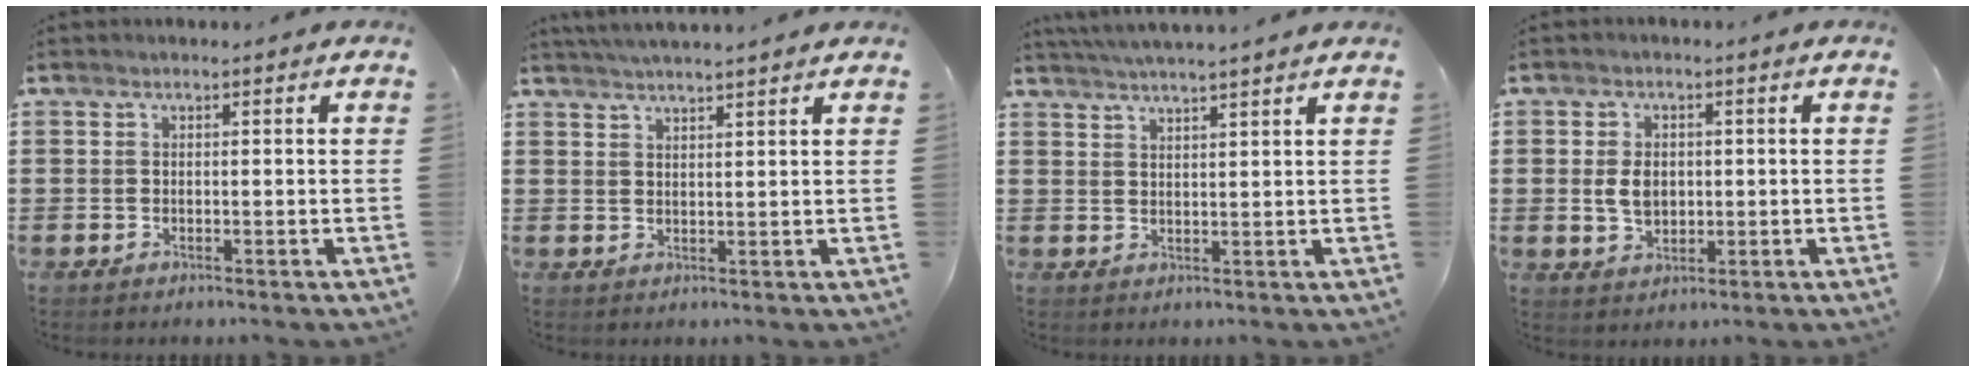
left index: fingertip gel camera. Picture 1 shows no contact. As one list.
[{"total": 2.2, "force": [2.1, -0.7, 0.1], "torque": [-0.006, -0.004, 0.039]}, {"total": 2.9, "force": [2.7, -1.0, 0.2], "torque": [-0.012, -0.009, 0.050]}, {"total": 3.5, "force": [0.3, 2.3, 2.6], "torque": [-0.062, 0.005, 0.002]}]